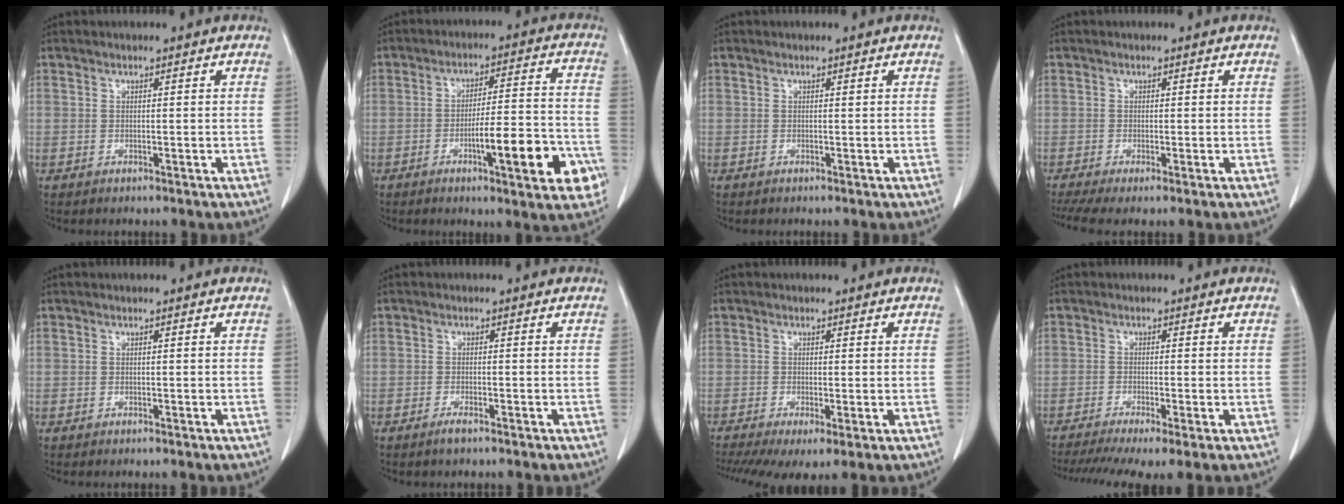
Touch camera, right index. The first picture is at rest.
{"total": 13.3, "force": [-5.2, 2.0, 12.1], "torque": [-0.165, 0.009, -0.071]}
{"total": 0.0}
{"total": 4.8, "force": [-3.1, 0.9, 3.6], "torque": [-0.070, -0.014, -0.059]}
{"total": 0.0}
{"total": 1.4, "force": [-1.1, 0.1, 0.9], "torque": [-0.021, -0.002, -0.019]}
{"total": 7.4, "force": [-4.0, 2.2, 5.8], "torque": [-0.104, -0.019, -0.068]}
{"total": 9.4, "force": [-6.6, 1.3, 6.6], "torque": [-0.110, -0.016, -0.109]}